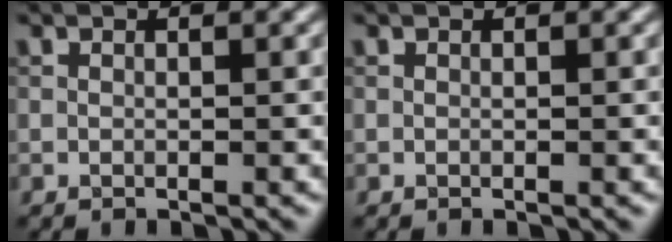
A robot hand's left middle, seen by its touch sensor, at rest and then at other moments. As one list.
[{"total": 0.0}]